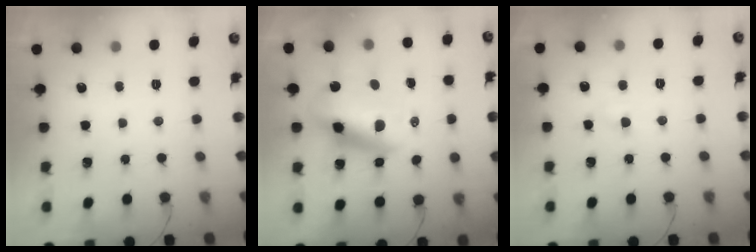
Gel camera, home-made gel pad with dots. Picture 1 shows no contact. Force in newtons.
{"total": 11.2, "press": 10.8, "slide": 3.0}
{"total": 3.0, "press": 2.8, "slide": 1.0}